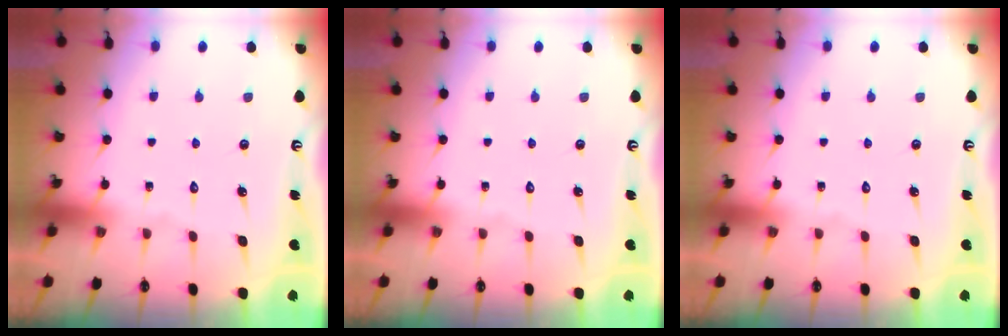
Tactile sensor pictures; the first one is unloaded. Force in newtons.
{"total": 0.0}
{"total": 0.0}